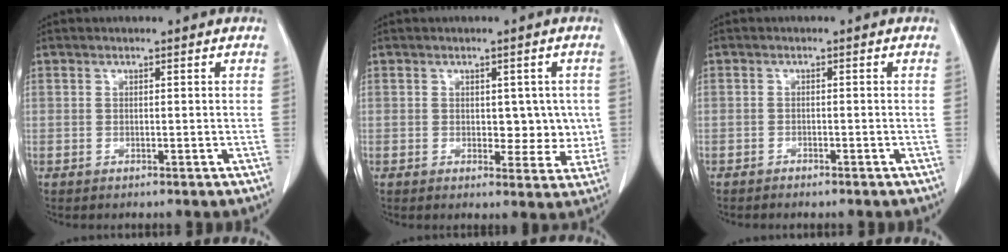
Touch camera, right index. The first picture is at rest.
{"total": 5.2, "force": [0.3, 3.4, 3.9], "torque": [-0.027, 0.005, 0.010]}
{"total": 1.3, "force": [-1.2, 0.5, 0.4], "torque": [-0.006, 0.001, -0.016]}